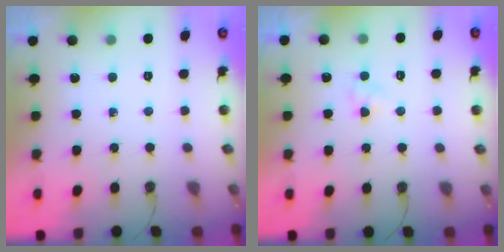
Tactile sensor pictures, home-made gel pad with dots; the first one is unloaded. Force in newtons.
{"total": 3.0, "press": 2.9, "slide": 0.4}